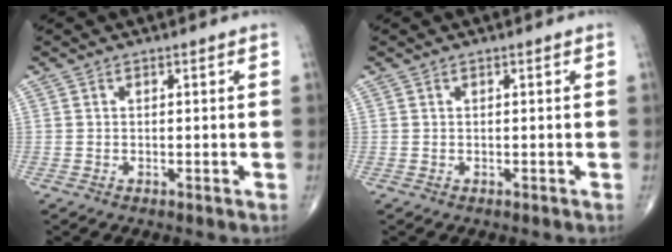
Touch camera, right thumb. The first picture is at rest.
{"total": 0.0}